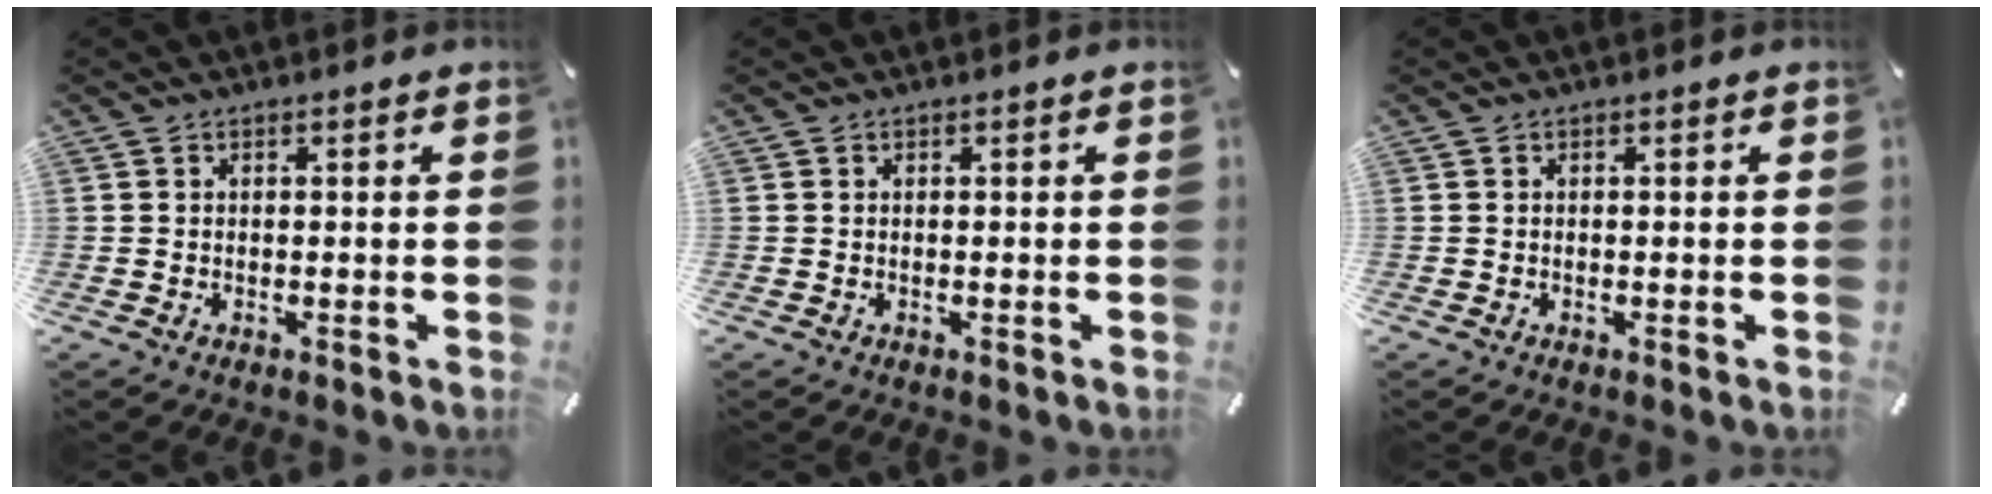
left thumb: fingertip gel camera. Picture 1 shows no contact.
{"total": 0.0}
{"total": 0.0}